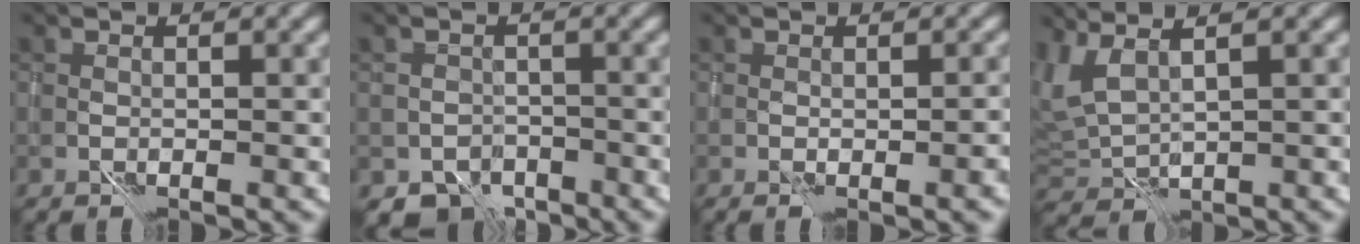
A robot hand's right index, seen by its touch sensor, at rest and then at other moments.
{"total": 3.4, "force": [-2.3, 2.2, 1.0], "torque": [-0.001, -0.001, -0.038]}
{"total": 2.9, "force": [-0.6, 1.0, 2.7], "torque": [-0.029, -0.002, 0.004]}
{"total": 4.6, "force": [2.5, 1.6, 3.4], "torque": [-0.093, 0.002, 0.054]}